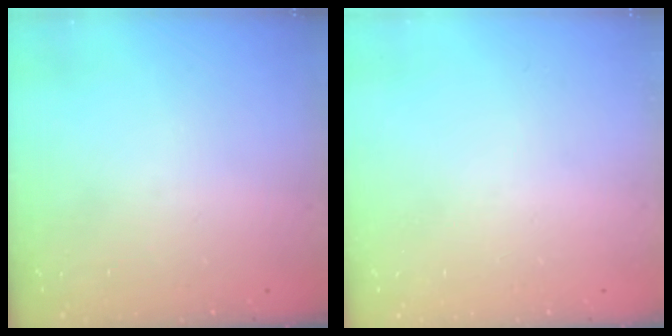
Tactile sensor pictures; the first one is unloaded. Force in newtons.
{"total": 0.0}